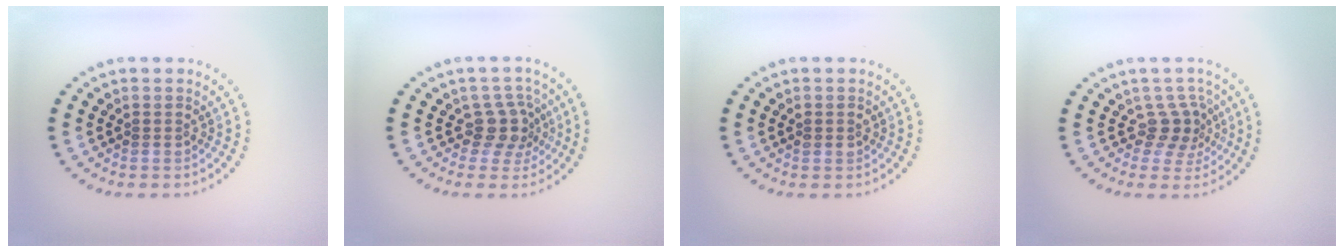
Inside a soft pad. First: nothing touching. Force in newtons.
{"total": 2.7, "press": 2.1, "slide": 1.8}
{"total": 1.1, "press": 1.1, "slide": 0.2}
{"total": 2.5, "press": 1.8, "slide": 1.7}